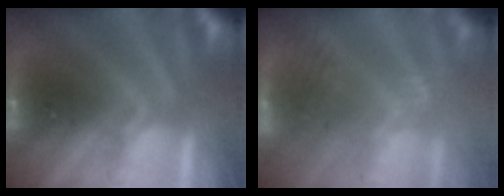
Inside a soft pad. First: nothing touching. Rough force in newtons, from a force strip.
{"total": 3.0}